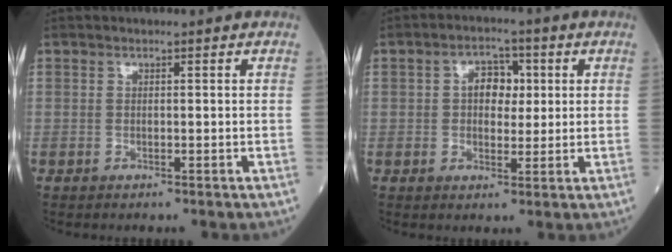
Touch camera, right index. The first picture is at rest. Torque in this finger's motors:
{"motor_torque": [0.49, 0.11, 0.30, 0.06]}